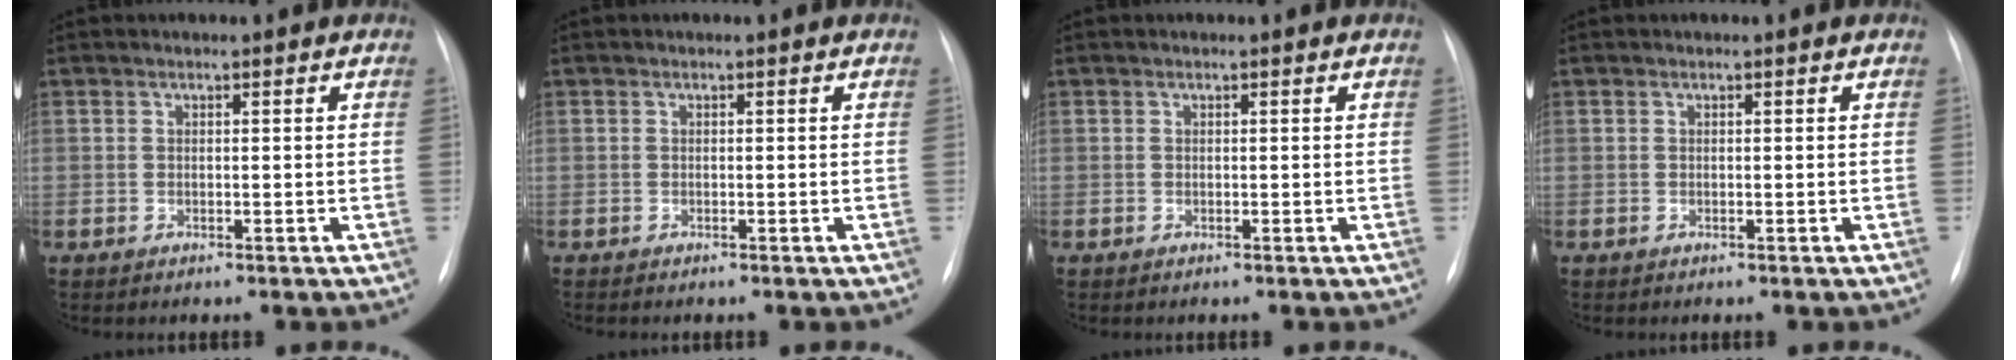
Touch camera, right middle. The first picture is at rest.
{"total": 0.0}
{"total": 0.0}
{"total": 0.0}